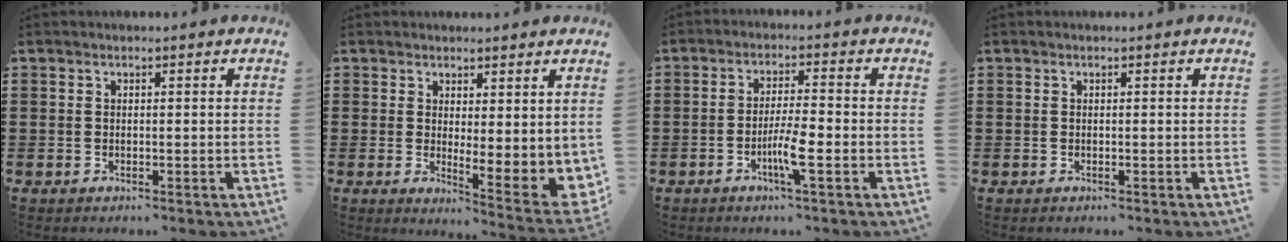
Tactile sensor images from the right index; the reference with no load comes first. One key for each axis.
{"total": 2.1, "fx": 1.7, "fy": 0.4, "fz": 1.1, "tx": -0.028, "ty": -0.023, "tz": 0.028}
{"total": 5.1, "fx": -1.8, "fy": 0.5, "fz": 4.8, "tx": -0.095, "ty": -0.008, "tz": -0.037}
{"total": 0.0}